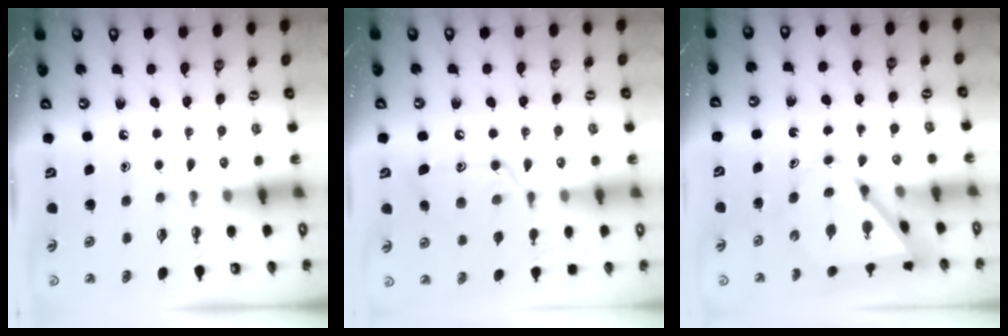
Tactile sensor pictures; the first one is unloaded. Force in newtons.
{"total": 14.4, "press": 14.3, "slide": 1.1}
{"total": 7.5, "press": 7.5, "slide": 0.7}